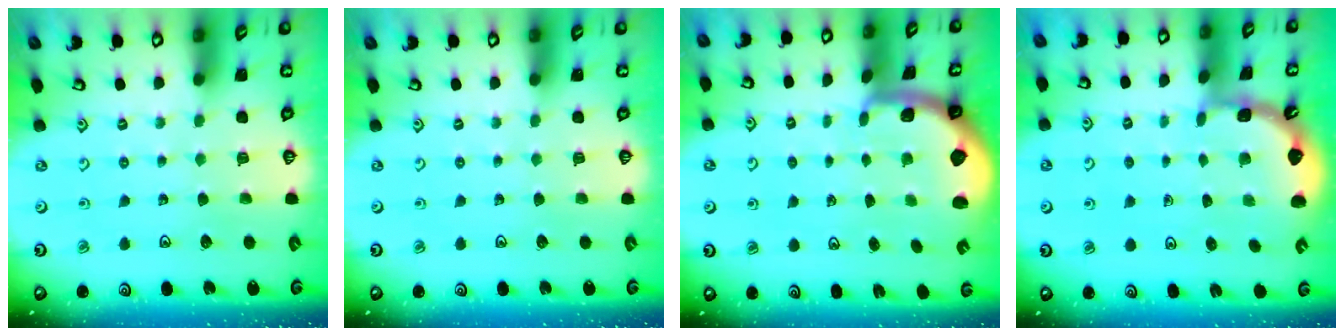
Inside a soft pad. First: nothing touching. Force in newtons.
{"total": 0.0}
{"total": 1.1, "press": 1.0, "slide": 0.3}
{"total": 1.3, "press": 1.3, "slide": 0.1}